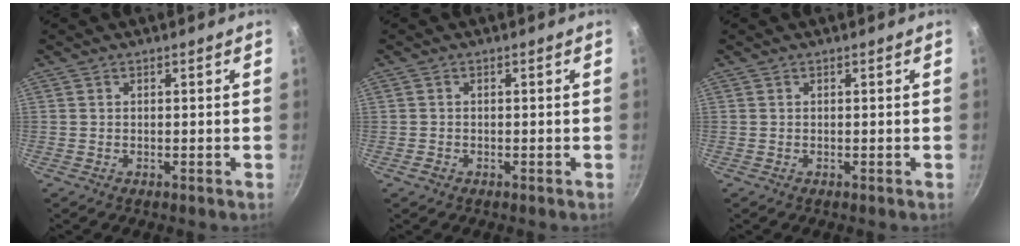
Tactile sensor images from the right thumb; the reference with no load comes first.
{"total": 1.2, "force": [-0.6, 0.9, 0.4], "torque": [-0.005, 0.003, -0.010]}
{"total": 0.0}